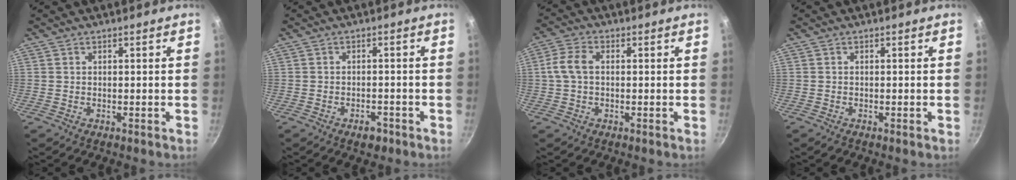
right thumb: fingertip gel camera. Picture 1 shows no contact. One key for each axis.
{"total": 2.5, "fx": -1.7, "fy": 1.3, "fz": 1.3, "tx": -0.015, "ty": 0.008, "tz": -0.024}
{"total": 5.2, "fx": 0.3, "fy": 3.3, "fz": 4.0, "tx": -0.091, "ty": 0.016, "tz": 0.001}
{"total": 0.8, "fx": -0.4, "fy": 0.2, "fz": 0.6, "tx": -0.011, "ty": -0.003, "tz": -0.010}